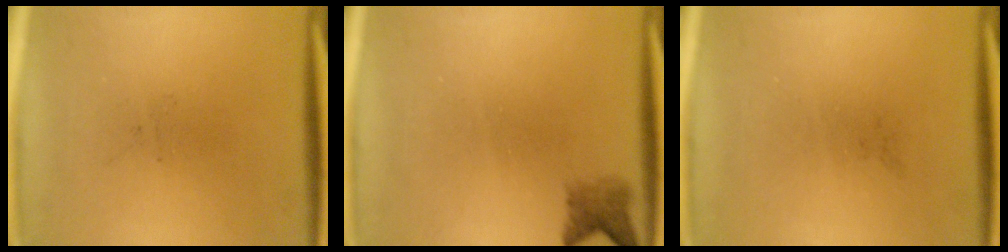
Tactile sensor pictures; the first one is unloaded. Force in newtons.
{"total": 2.3}
{"total": 0.0}